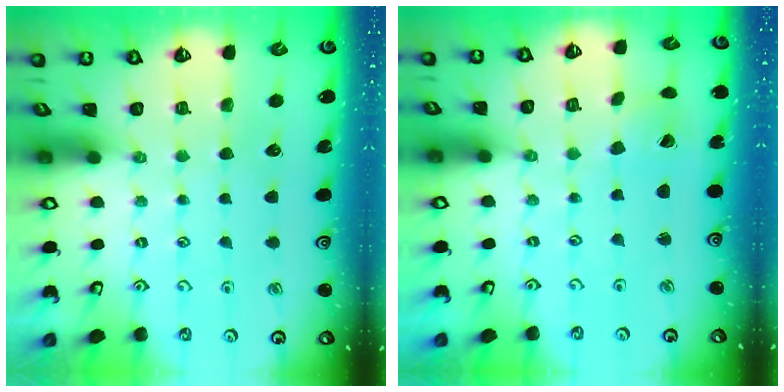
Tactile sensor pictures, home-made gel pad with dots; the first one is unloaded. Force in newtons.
{"total": 0.9, "press": 0.9, "slide": 0.1}